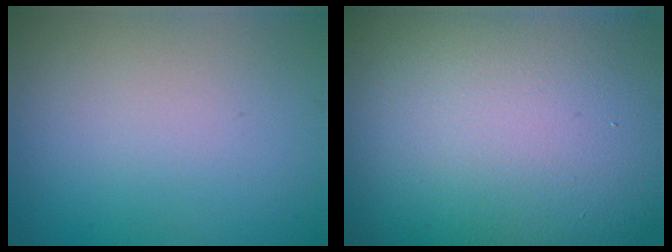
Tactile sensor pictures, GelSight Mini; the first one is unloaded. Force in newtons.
{"total": 20.7, "press": 20.7, "slide": 1.3}